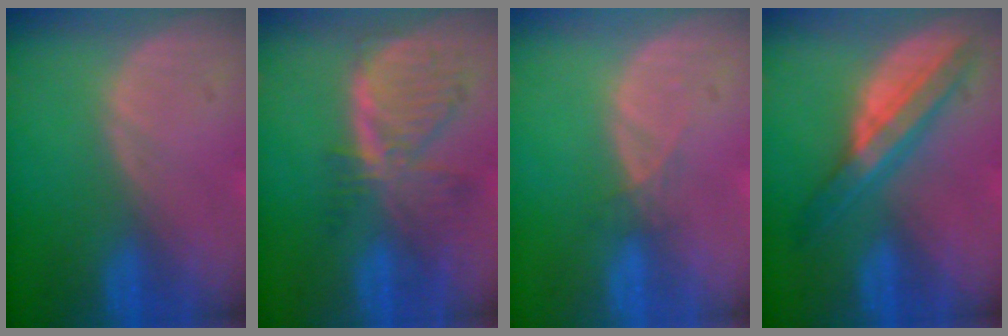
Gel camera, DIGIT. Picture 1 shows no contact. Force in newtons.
{"total": 8.1, "press": 7.0, "slide": 4.0}
{"total": 1.1, "press": 1.1, "slide": 0.2}
{"total": 6.4, "press": 6.4, "slide": 0.1}